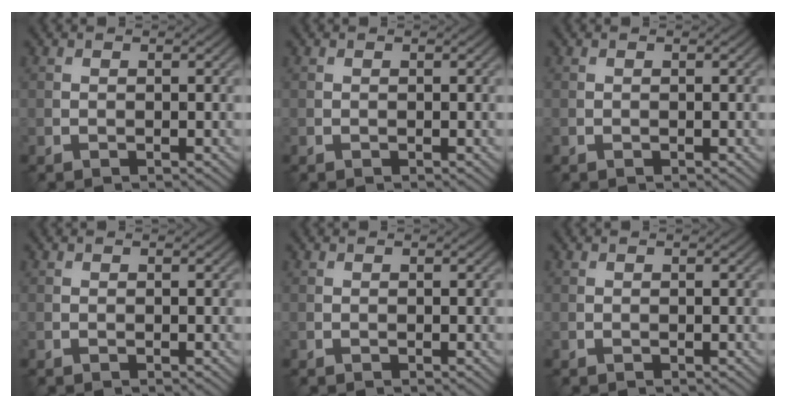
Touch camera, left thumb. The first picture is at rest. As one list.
[{"total": 0.0}, {"total": 0.0}, {"total": 0.0}, {"total": 0.0}, {"total": 0.0}]